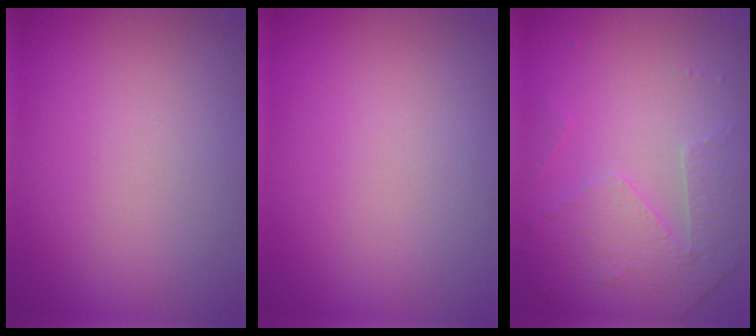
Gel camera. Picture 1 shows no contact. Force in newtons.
{"total": 0.0}
{"total": 4.8, "press": 3.3, "slide": 3.6}